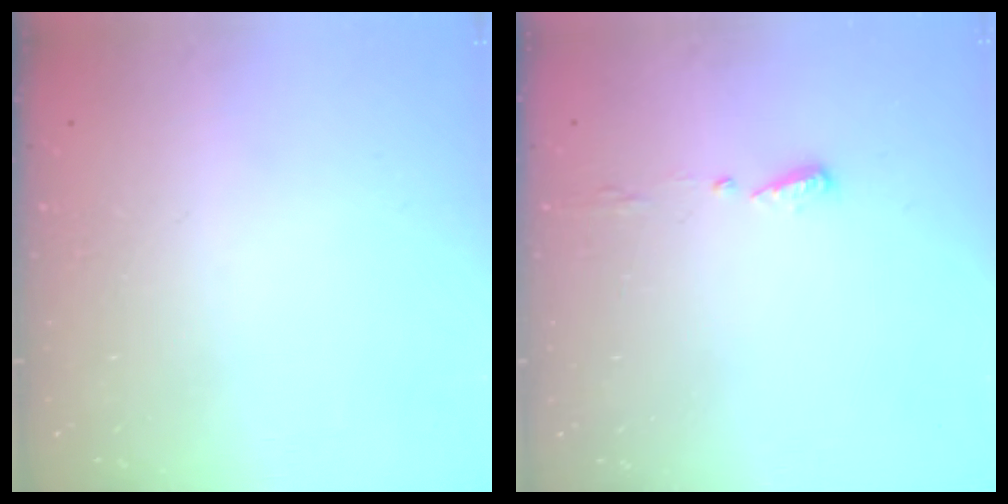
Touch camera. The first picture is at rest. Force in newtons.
{"total": 4.7, "press": 4.7, "slide": 0.4}